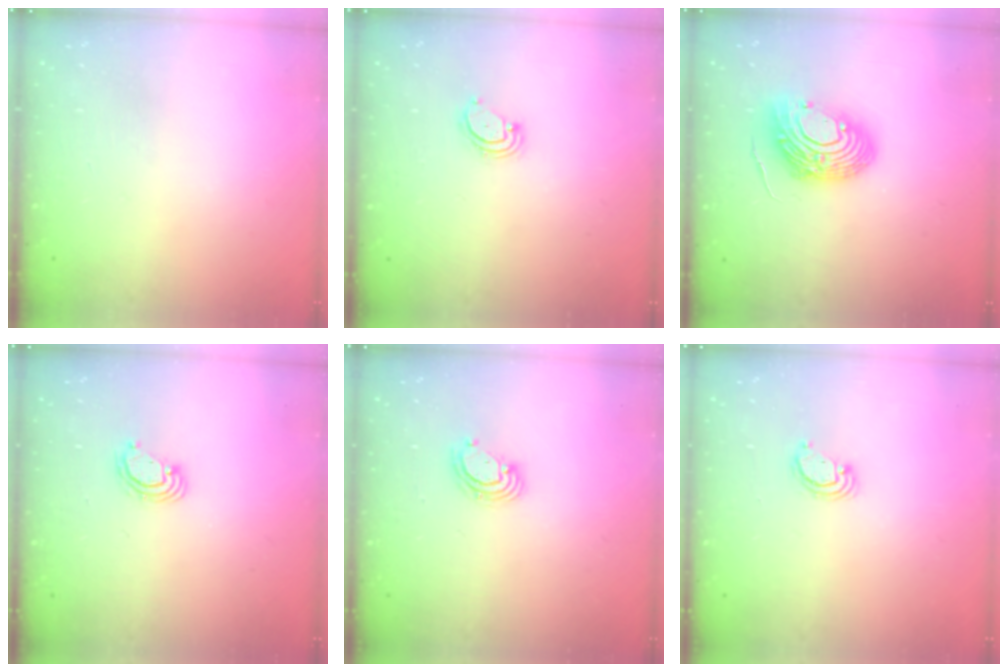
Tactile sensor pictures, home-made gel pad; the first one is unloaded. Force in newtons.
{"total": 3.0, "press": 3.0, "slide": 0.4}
{"total": 12.9, "press": 12.9, "slide": 1.2}
{"total": 3.8, "press": 3.8, "slide": 0.4}
{"total": 3.7, "press": 3.7, "slide": 0.3}
{"total": 2.3, "press": 2.3, "slide": 0.2}